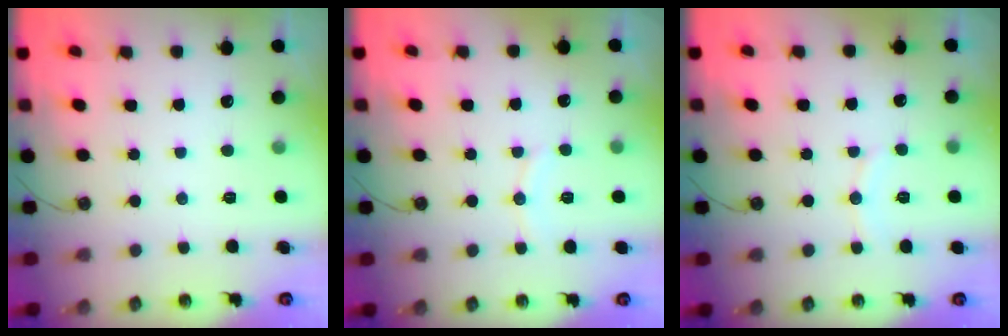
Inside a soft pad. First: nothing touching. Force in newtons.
{"total": 5.0, "press": 5.0, "slide": 0.6}
{"total": 5.7, "press": 5.7, "slide": 0.6}